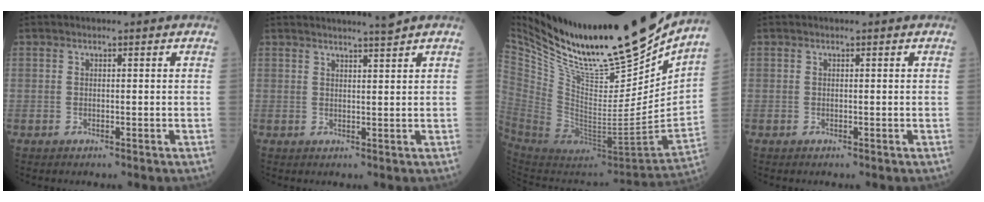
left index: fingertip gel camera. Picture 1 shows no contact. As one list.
[{"total": 3.1, "force": [2.8, -0.8, 0.9], "torque": [-0.016, -0.002, 0.044]}, {"total": 29.8, "force": [24.9, 4.2, 15.8], "torque": [-0.285, -0.068, 0.406]}, {"total": 0.0}]